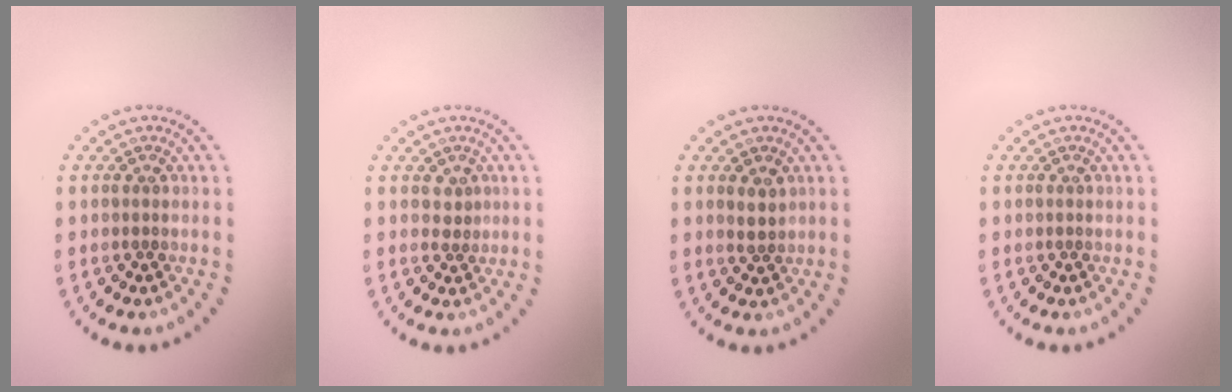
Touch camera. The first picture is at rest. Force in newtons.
{"total": 0.9, "press": 0.8, "slide": 0.5}
{"total": 1.4, "press": 1.2, "slide": 0.6}
{"total": 0.0}